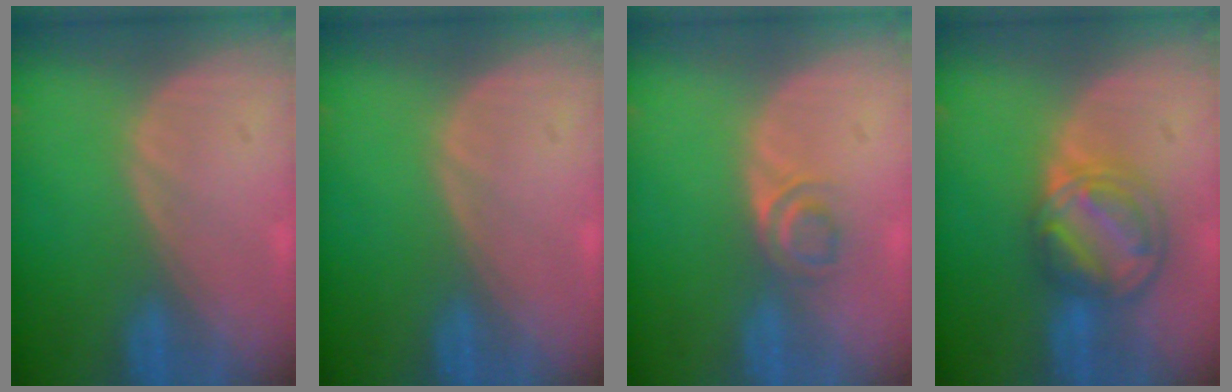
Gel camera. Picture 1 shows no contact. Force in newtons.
{"total": 0.0}
{"total": 2.8, "press": 2.7, "slide": 1.0}
{"total": 8.1, "press": 6.9, "slide": 4.1}